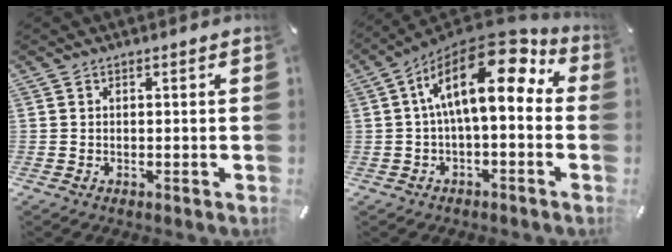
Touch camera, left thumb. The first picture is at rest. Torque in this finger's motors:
{"motor_torque": [-0.26, 2.33, 1.64, -1.12, 0.64]}